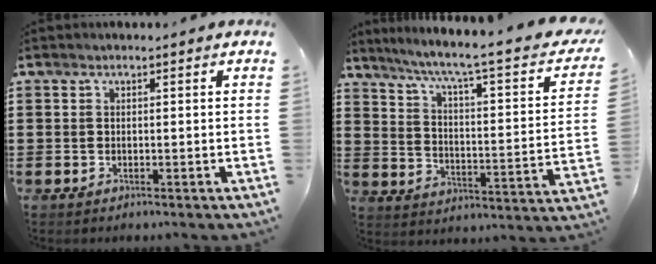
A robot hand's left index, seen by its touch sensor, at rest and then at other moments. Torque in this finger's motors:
{"motor_torque": [0.53, 0.33, 0.39, 0.09]}